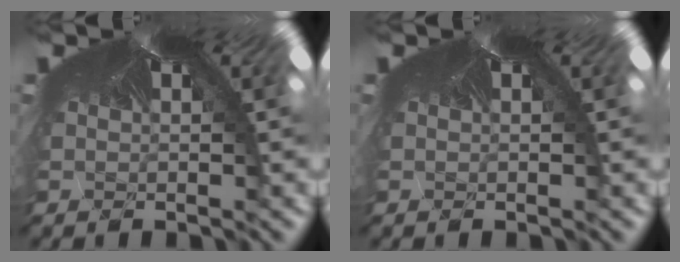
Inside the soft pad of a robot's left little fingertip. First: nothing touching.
{"total": 0.0}